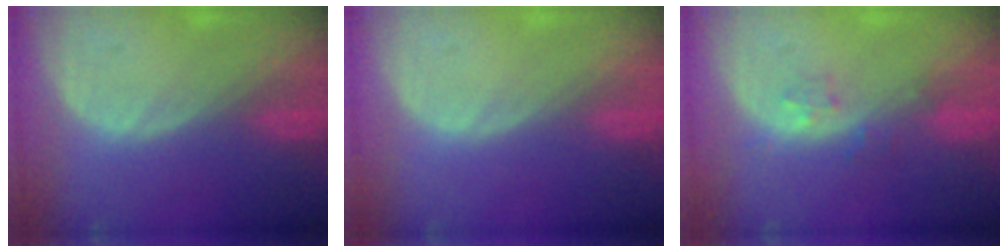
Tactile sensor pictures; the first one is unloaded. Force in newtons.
{"total": 0.0}
{"total": 2.3, "press": 2.2, "slide": 0.3}